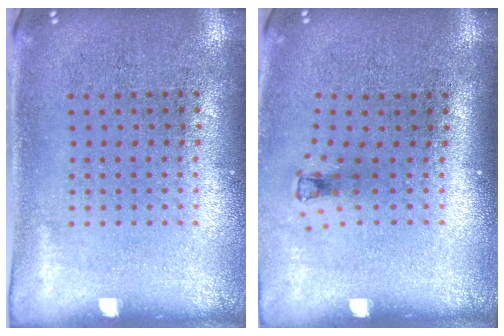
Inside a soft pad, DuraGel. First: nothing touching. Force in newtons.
{"total": 0.7, "press": 0.3, "slide": 0.6}